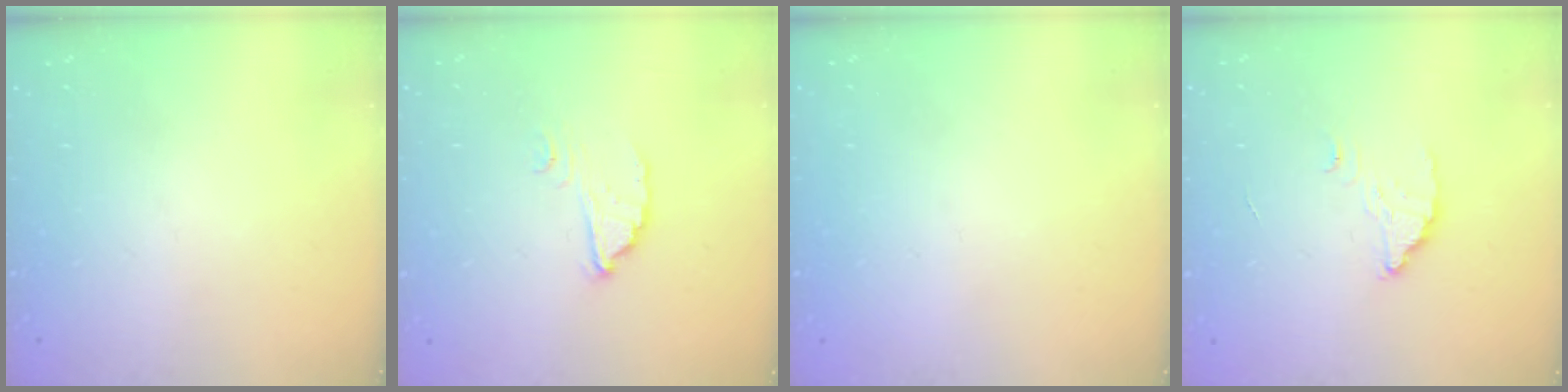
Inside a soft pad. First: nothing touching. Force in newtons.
{"total": 5.3, "press": 5.3, "slide": 0.1}
{"total": 2.3, "press": 2.3, "slide": 0.1}
{"total": 2.6, "press": 2.6, "slide": 0.2}